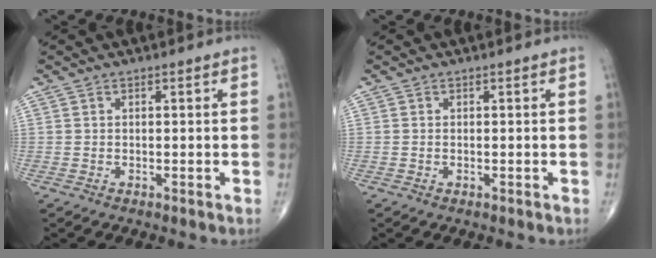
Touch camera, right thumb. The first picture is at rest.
{"total": 0.0}